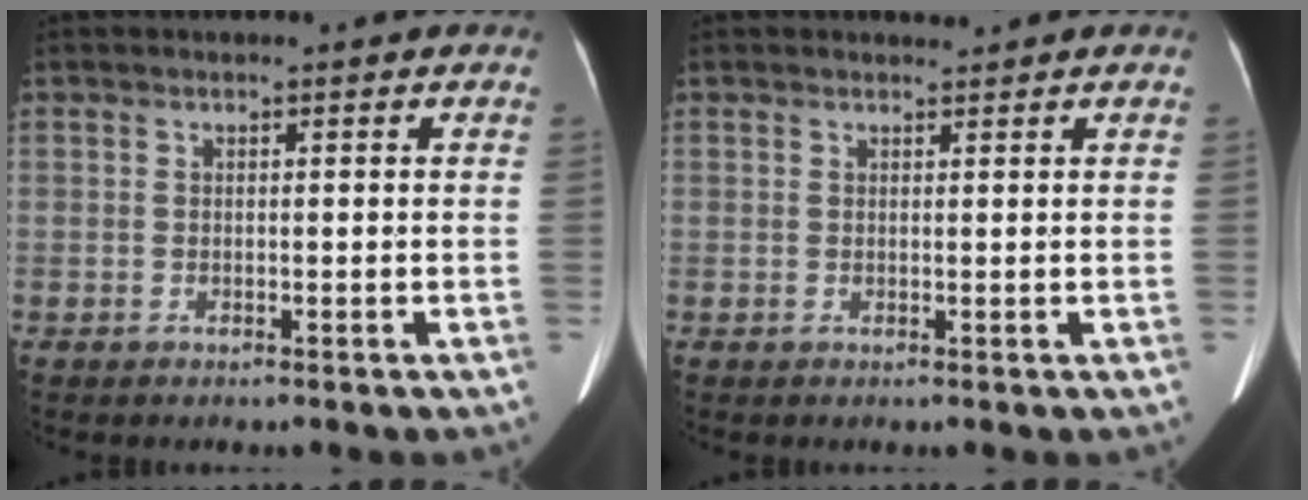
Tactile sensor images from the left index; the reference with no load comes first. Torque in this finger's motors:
{"motor_torque": [0.00, -0.18, -0.03, 0.02]}